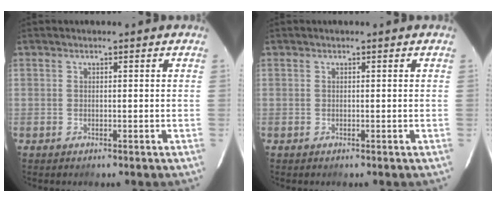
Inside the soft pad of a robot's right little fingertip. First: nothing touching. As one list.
[{"total": 0.0}]